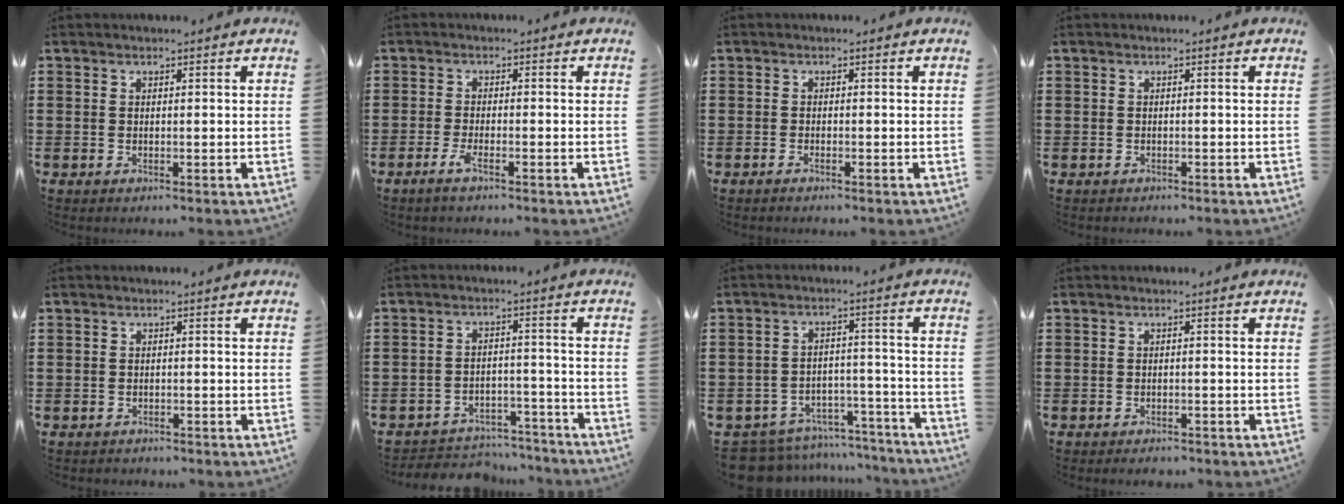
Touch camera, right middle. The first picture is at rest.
{"total": 2.3, "force": [-1.4, 0.4, 1.9], "torque": [-0.046, -0.005, -0.030]}
{"total": 0.7, "force": [-0.6, 0.0, 0.3], "torque": [-0.008, -0.002, -0.011]}
{"total": 0.7, "force": [-0.5, 0.5, -0.1], "torque": [0.001, 0.004, -0.012]}
{"total": 0.9, "force": [-0.7, 0.5, -0.1], "torque": [0.001, 0.004, -0.018]}
{"total": 4.6, "force": [-4.5, 1.0, 0.3], "torque": [-0.007, 0.010, -0.095]}
{"total": 7.6, "force": [-7.3, 1.8, 1.4], "torque": [-0.035, 0.021, -0.145]}
{"total": 1.1, "force": [-1.0, 0.3, 0.0], "torque": [-0.002, 0.002, -0.024]}